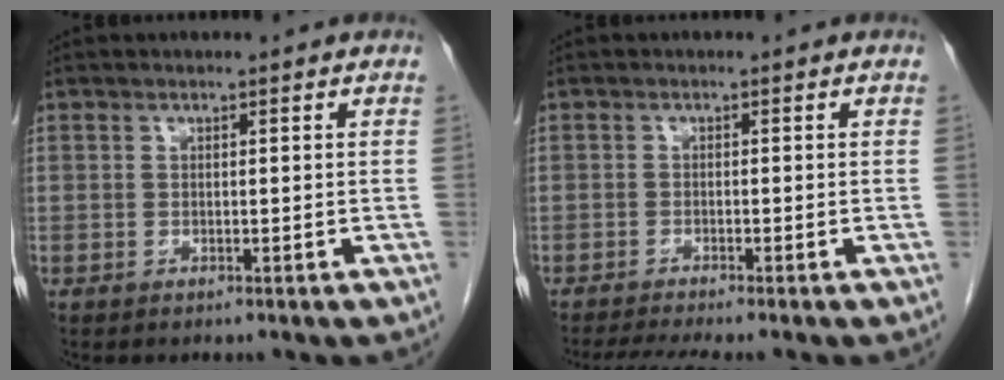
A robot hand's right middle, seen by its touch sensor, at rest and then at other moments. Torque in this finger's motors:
{"motor_torque": [0.51, -0.42, 0.03, 0.00]}